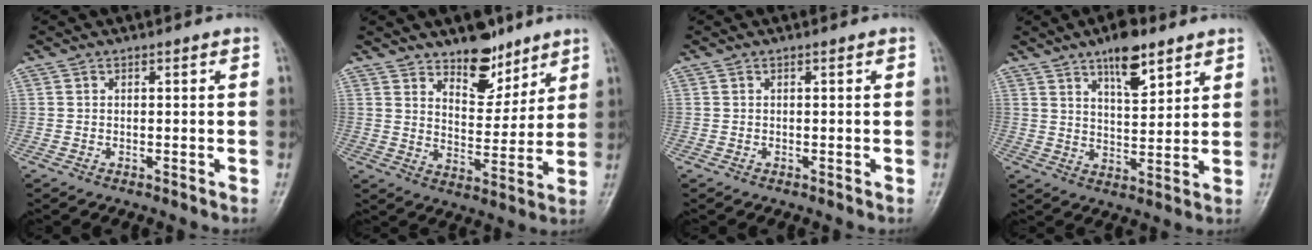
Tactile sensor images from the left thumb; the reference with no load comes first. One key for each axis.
{"total": 9.9, "fx": 7.2, "fy": 4.9, "fz": 4.6, "tx": -0.038, "ty": -0.054, "tz": 0.121}
{"total": 0.0}
{"total": 9.0, "fx": 5.8, "fy": 3.4, "fz": 6.0, "tx": -0.076, "ty": -0.036, "tz": 0.095}